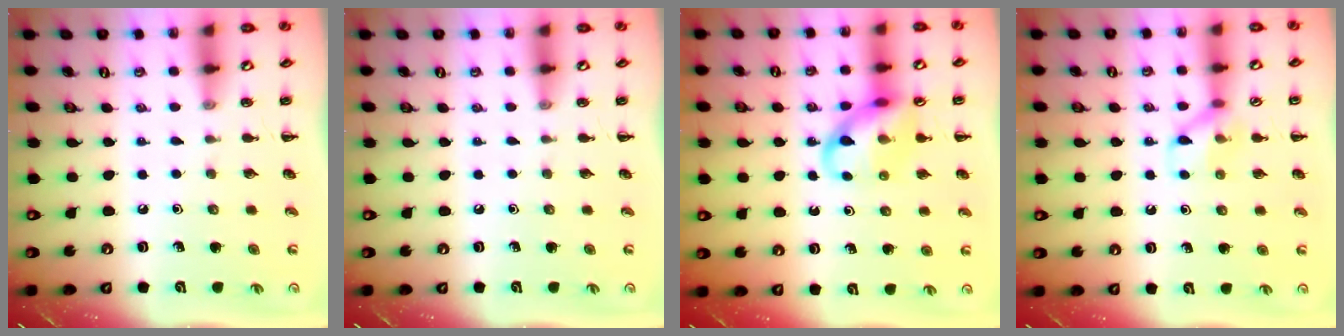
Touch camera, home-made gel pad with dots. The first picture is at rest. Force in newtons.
{"total": 0.0}
{"total": 12.0, "press": 11.9, "slide": 1.6}
{"total": 8.3, "press": 8.3, "slide": 0.6}